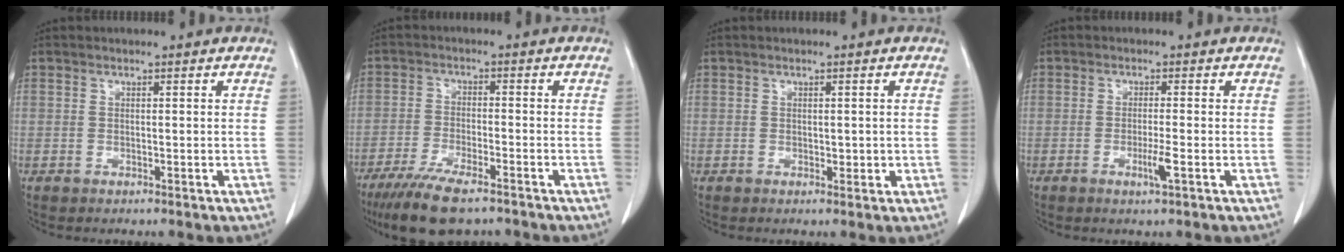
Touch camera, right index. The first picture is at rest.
{"total": 10.2, "force": [-7.7, 2.2, 6.3], "torque": [-0.108, -0.022, -0.126]}
{"total": 1.4, "force": [-0.1, 0.9, 1.1], "torque": [-0.012, -0.001, 0.002]}
{"total": 2.7, "force": [-1.1, -0.3, 2.5], "torque": [-0.047, -0.006, -0.020]}